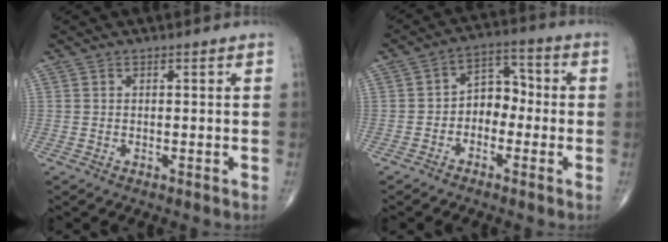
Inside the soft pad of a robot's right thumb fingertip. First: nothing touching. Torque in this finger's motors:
{"motor_torque": [-0.24, 0.45, 0.16, 0.07, 0.07]}